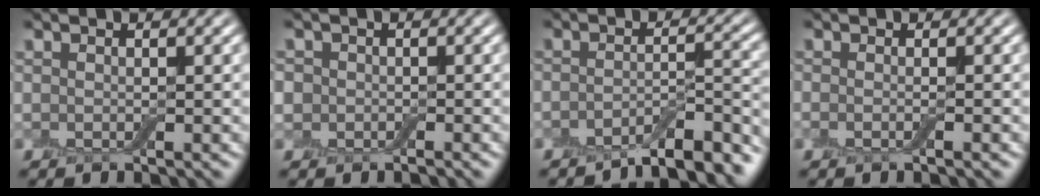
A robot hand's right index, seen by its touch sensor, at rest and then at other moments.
{"total": 2.1, "force": [-0.6, 1.9, 0.5], "torque": [0.001, -0.002, -0.017]}
{"total": 5.7, "force": [-4.8, 1.1, 2.8], "torque": [-0.035, 0.004, -0.073]}
{"total": 0.6, "force": [-0.5, -0.1, 0.3], "torque": [-0.006, -0.003, -0.008]}